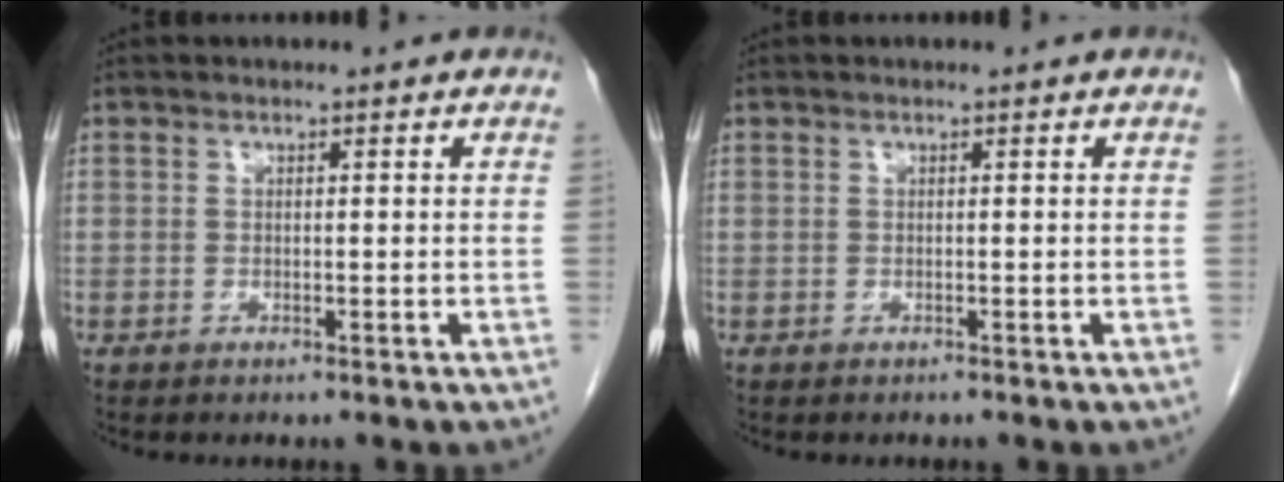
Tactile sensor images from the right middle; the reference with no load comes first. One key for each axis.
{"total": 0.0}